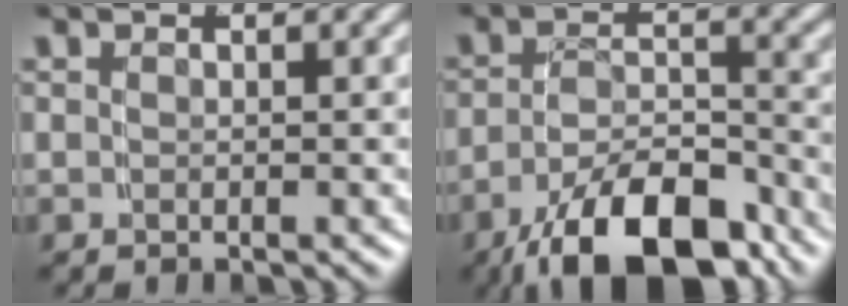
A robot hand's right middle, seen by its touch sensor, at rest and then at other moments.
{"total": 11.0, "force": [-7.2, 5.0, 6.7], "torque": [-0.099, -0.030, -0.096]}